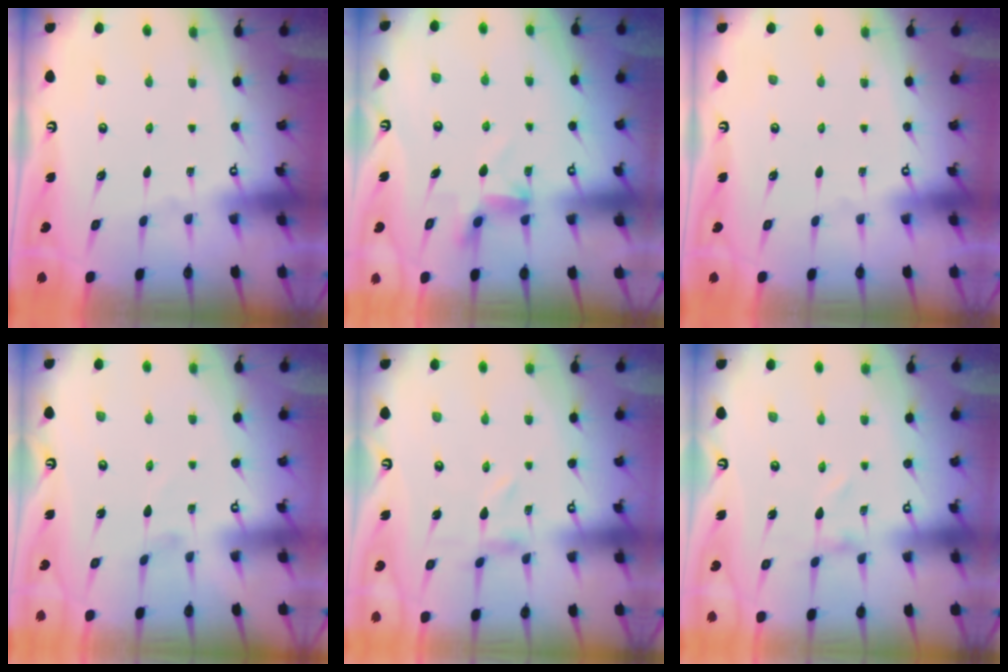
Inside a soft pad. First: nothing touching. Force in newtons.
{"total": 5.0, "press": 5.0, "slide": 0.4}
{"total": 0.0}
{"total": 1.0, "press": 1.0, "slide": 0.1}
{"total": 0.0}
{"total": 0.0}